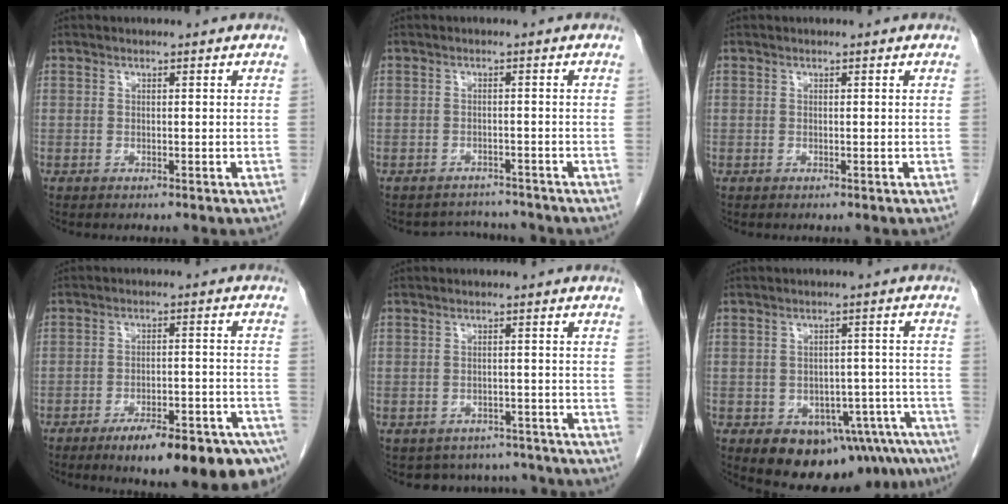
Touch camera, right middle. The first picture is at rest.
{"total": 3.7, "force": [-3.4, 1.0, -0.8], "torque": [0.011, 0.008, -0.049]}
{"total": 0.0}
{"total": 16.2, "force": [-11.4, 3.4, 10.9], "torque": [-0.085, 0.019, -0.161]}
{"total": 7.5, "force": [-6.7, 3.3, 0.2], "torque": [0.005, 0.020, -0.075]}
{"total": 14.6, "force": [-9.8, 7.5, 7.7], "torque": [-0.055, 0.023, -0.117]}